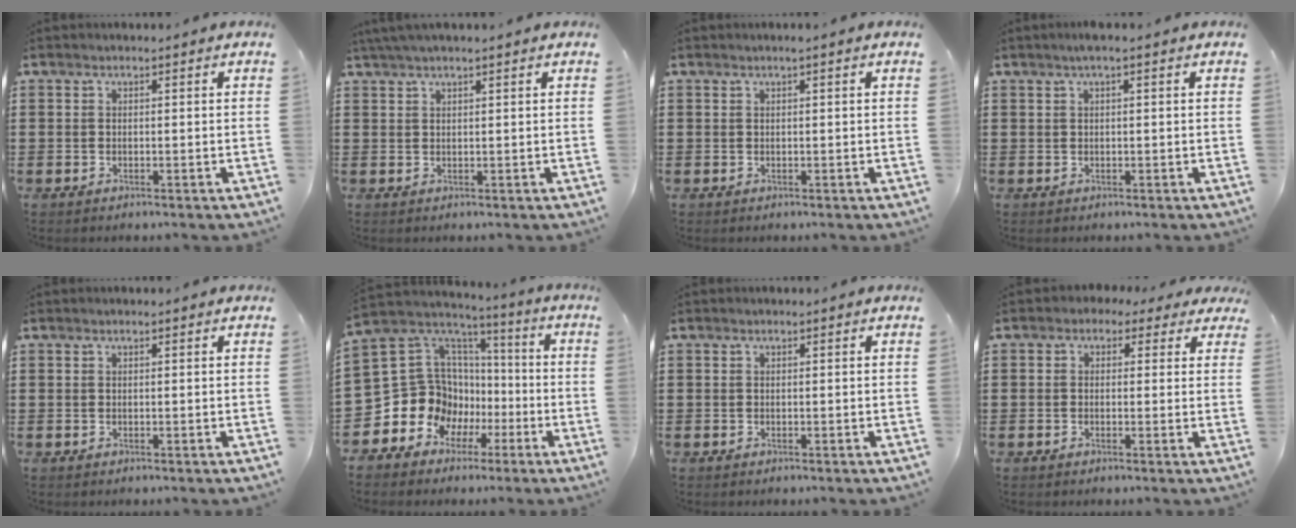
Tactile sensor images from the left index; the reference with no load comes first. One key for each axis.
{"total": 1.8, "fx": 1.5, "fy": -0.1, "fz": 1.1, "tx": -0.023, "ty": 0.001, "tz": 0.028}
{"total": 0.6, "fx": 0.2, "fy": -0.1, "fz": 0.5, "tx": -0.007, "ty": -0.002, "tz": 0.004}
{"total": 1.2, "fx": 0.4, "fy": 0.0, "fz": 1.1, "tx": -0.020, "ty": 0.000, "tz": 0.007}
{"total": 0.0}
{"total": 12.2, "fx": -2.5, "fy": 11.6, "fz": 3.0, "tx": -0.112, "ty": -0.032, "tz": -0.025}
{"total": 0.0}
{"total": 1.7, "fx": 0.2, "fy": 1.5, "fz": 0.9, "tx": -0.023, "ty": 0.009, "tz": 0.001}